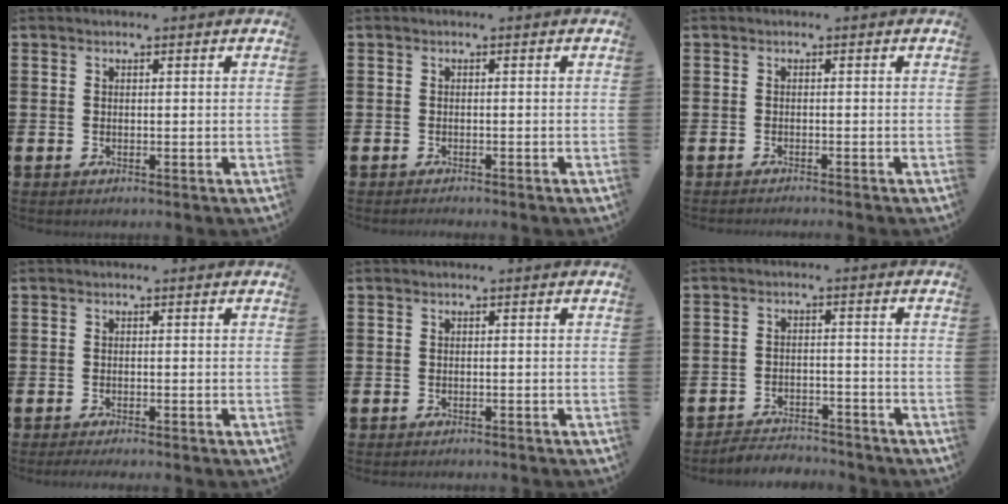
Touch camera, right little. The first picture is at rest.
{"total": 0.5, "force": [-0.5, -0.1, 0.0], "torque": [0.008, -0.006, -0.012]}
{"total": 0.7, "force": [-0.6, -0.2, 0.0], "torque": [0.000, -0.002, -0.013]}
{"total": 0.8, "force": [-0.7, 0.0, 0.4], "torque": [-0.007, -0.002, -0.014]}
{"total": 0.5, "force": [-0.5, 0.0, 0.0], "torque": [-0.001, -0.001, -0.012]}
{"total": 3.1, "force": [-3.0, 0.3, -0.2], "torque": [-0.006, 0.004, -0.066]}